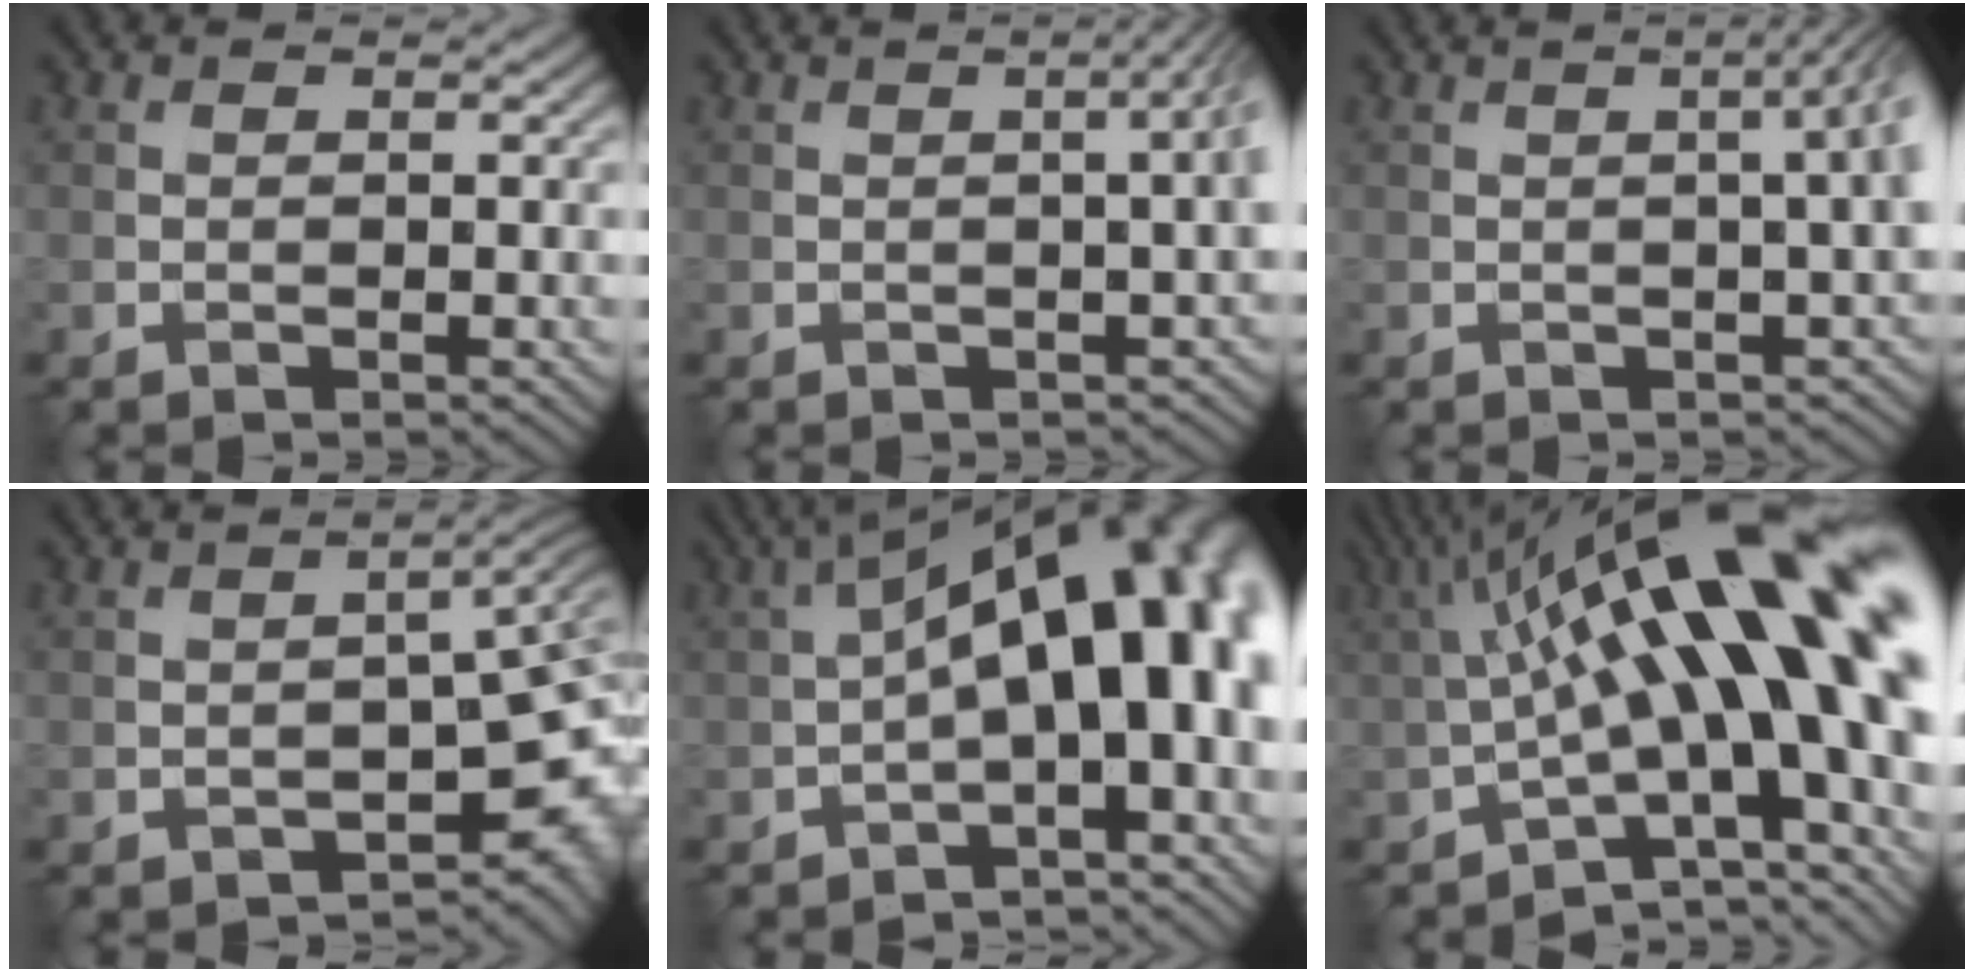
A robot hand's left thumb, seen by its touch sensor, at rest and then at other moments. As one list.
[{"total": 4.6, "force": [0.1, 1.5, 4.3], "torque": [-0.026, 0.014, 0.003]}, {"total": 6.9, "force": [0.4, 2.4, 6.5], "torque": [-0.029, 0.024, -0.003]}, {"total": 7.7, "force": [-3.4, 3.3, 6.0], "torque": [-0.075, -0.019, -0.036]}, {"total": 15.7, "force": [-0.6, 6.8, 14.1], "torque": [-0.186, 0.027, -0.003]}, {"total": 19.4, "force": [1.6, 6.4, 18.2], "torque": [-0.233, 0.025, 0.036]}]